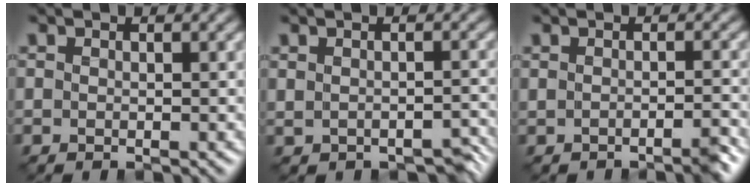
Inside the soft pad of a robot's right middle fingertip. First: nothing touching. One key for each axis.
{"total": 3.6, "fx": -1.4, "fy": 2.1, "fz": 2.5, "tx": -0.031, "ty": -0.012, "tz": -0.010}
{"total": 1.4, "fx": -1.1, "fy": 0.3, "fz": 0.8, "tx": -0.011, "ty": -0.001, "tz": -0.017}